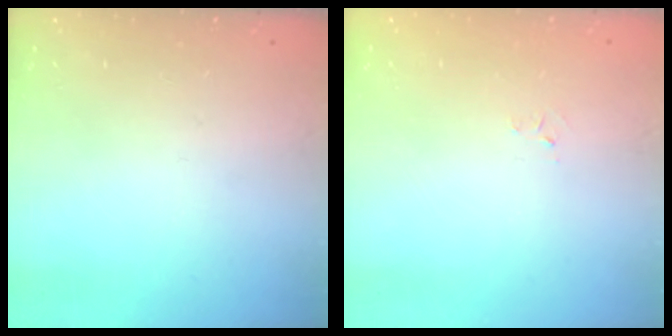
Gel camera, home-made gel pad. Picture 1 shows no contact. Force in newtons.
{"total": 2.6, "press": 2.6, "slide": 0.4}